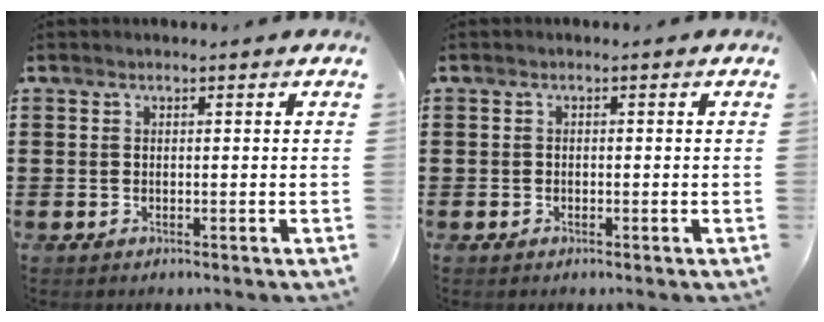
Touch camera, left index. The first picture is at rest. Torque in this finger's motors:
{"motor_torque": [-0.18, 0.07, -0.01, -0.01]}